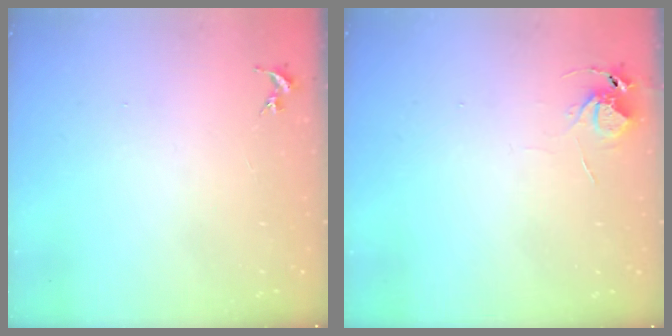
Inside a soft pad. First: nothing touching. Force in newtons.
{"total": 5.7, "press": 5.7, "slide": 0.3}